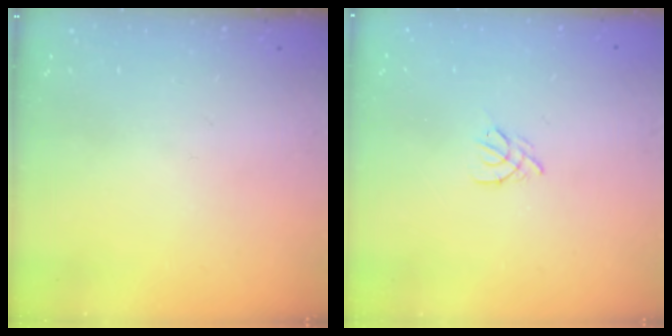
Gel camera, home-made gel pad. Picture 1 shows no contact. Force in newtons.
{"total": 2.5, "press": 2.4, "slide": 0.6}